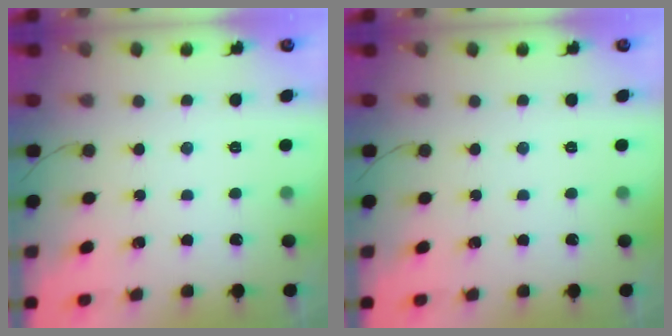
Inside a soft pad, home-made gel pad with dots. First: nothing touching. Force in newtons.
{"total": 0.0}